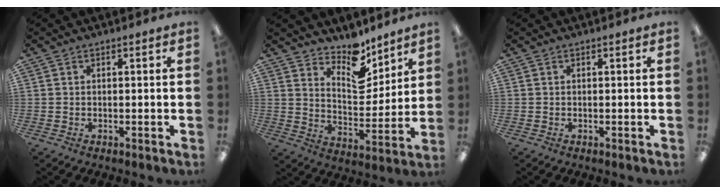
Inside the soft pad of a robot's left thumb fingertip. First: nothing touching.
{"total": 11.5, "force": [9.5, 4.9, 4.3], "torque": [-0.062, -0.071, 0.174]}
{"total": 0.0}